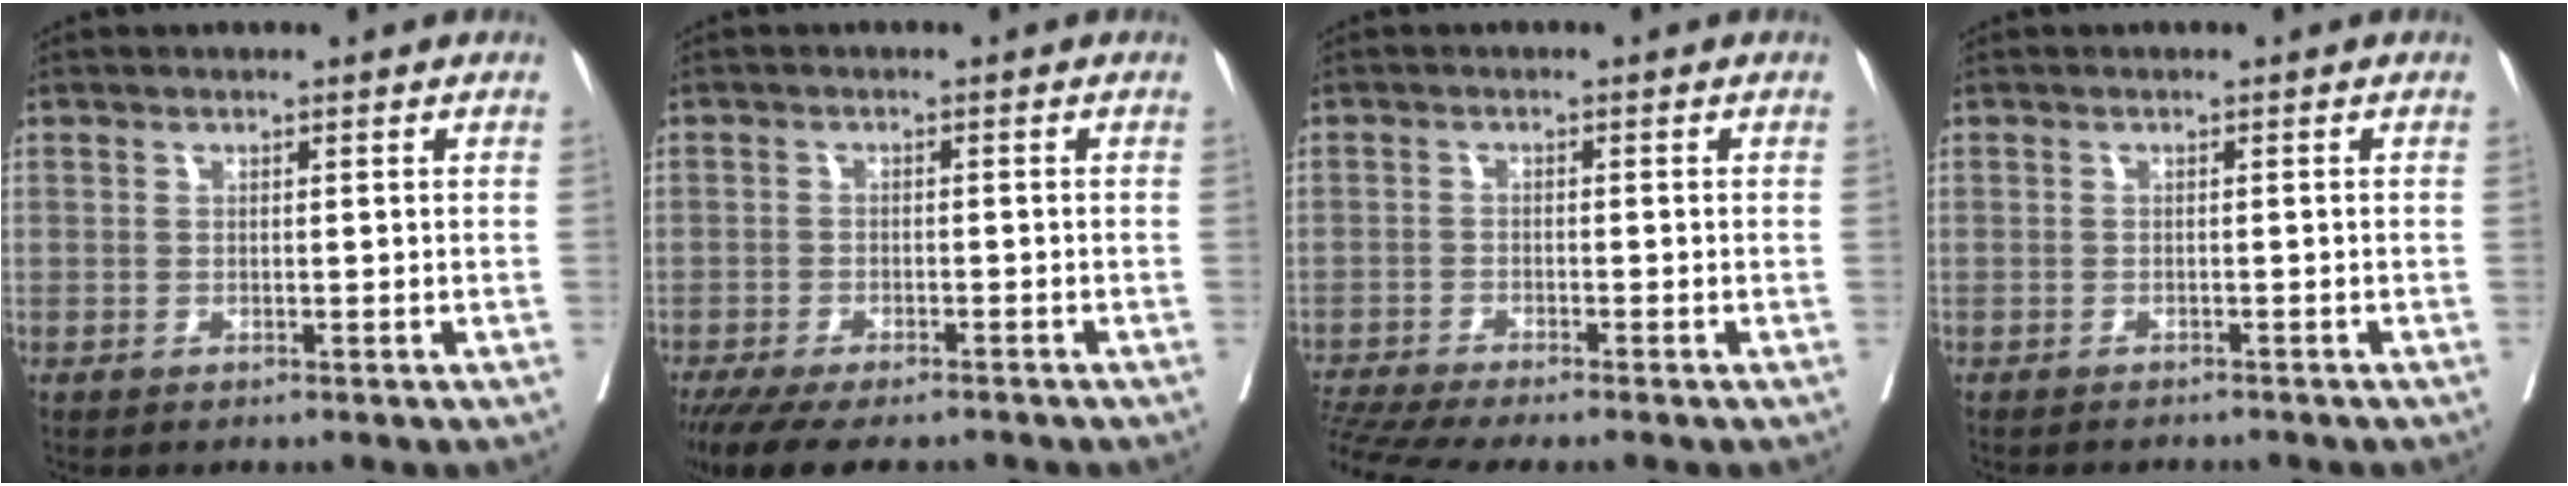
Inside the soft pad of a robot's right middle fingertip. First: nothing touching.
{"total": 11.4, "force": [-9.6, 2.9, 5.4], "torque": [-0.088, -0.019, -0.141]}
{"total": 7.3, "force": [-6.5, -1.1, 3.1], "torque": [-0.052, -0.010, -0.114]}
{"total": 4.8, "force": [-4.4, 1.0, 1.5], "torque": [-0.015, -0.004, -0.054]}